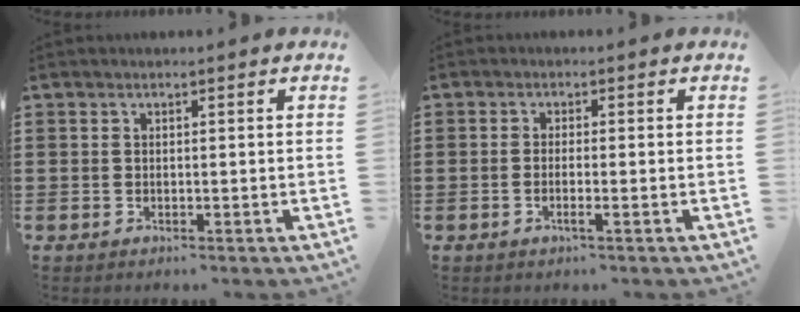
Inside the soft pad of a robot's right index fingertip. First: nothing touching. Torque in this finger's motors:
{"motor_torque": [0.83, 1.31, -0.01, -0.01]}